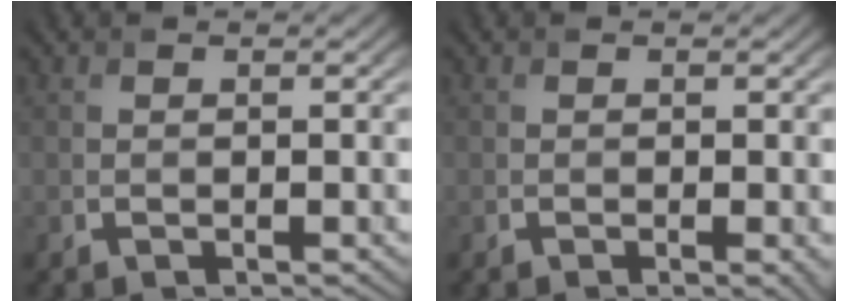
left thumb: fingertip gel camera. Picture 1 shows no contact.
{"total": 1.3, "force": [-0.3, 0.3, 1.3], "torque": [-0.016, 0.000, -0.007]}